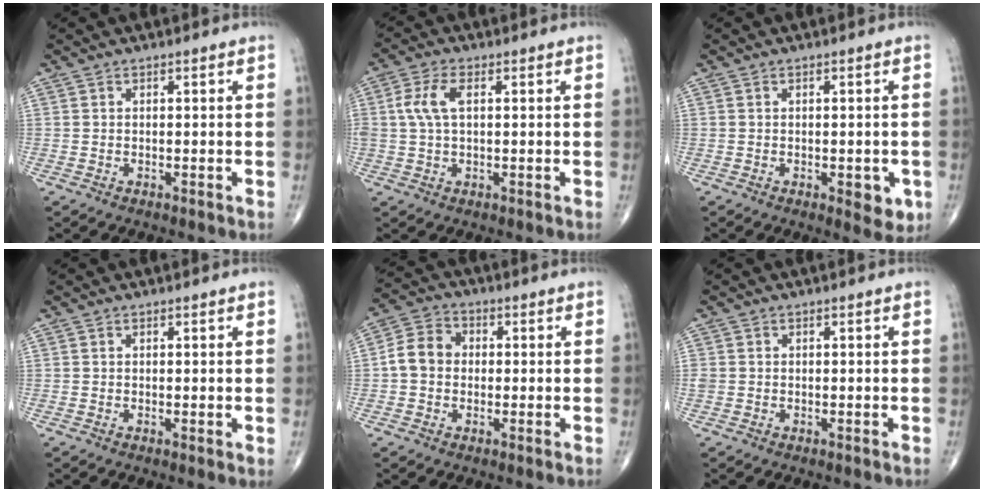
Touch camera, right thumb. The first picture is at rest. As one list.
[{"total": 5.9, "force": [1.1, 2.9, 5.0], "torque": [-0.123, 0.012, 0.021]}, {"total": 4.3, "force": [-1.3, 1.9, 3.6], "torque": [-0.026, -0.005, -0.011]}, {"total": 0.7, "force": [0.2, 0.1, 0.7], "torque": [-0.012, -0.004, 0.001]}, {"total": 6.7, "force": [-0.3, 5.6, 3.7], "torque": [-0.057, 0.022, -0.018]}, {"total": 1.1, "force": [-0.1, 1.0, 0.4], "torque": [-0.009, 0.003, -0.001]}]